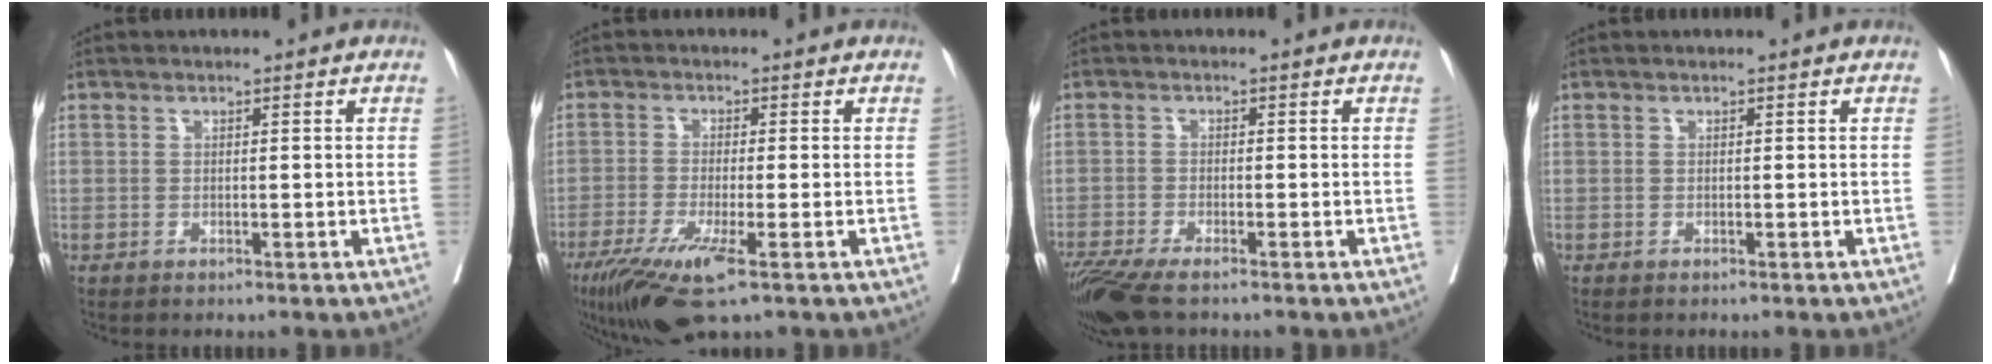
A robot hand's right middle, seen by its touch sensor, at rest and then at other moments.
{"total": 8.3, "force": [-4.6, 1.0, 6.9], "torque": [-0.127, -0.024, -0.078]}
{"total": 7.8, "force": [-5.9, 1.5, 4.8], "torque": [-0.086, -0.018, -0.105]}
{"total": 0.0}